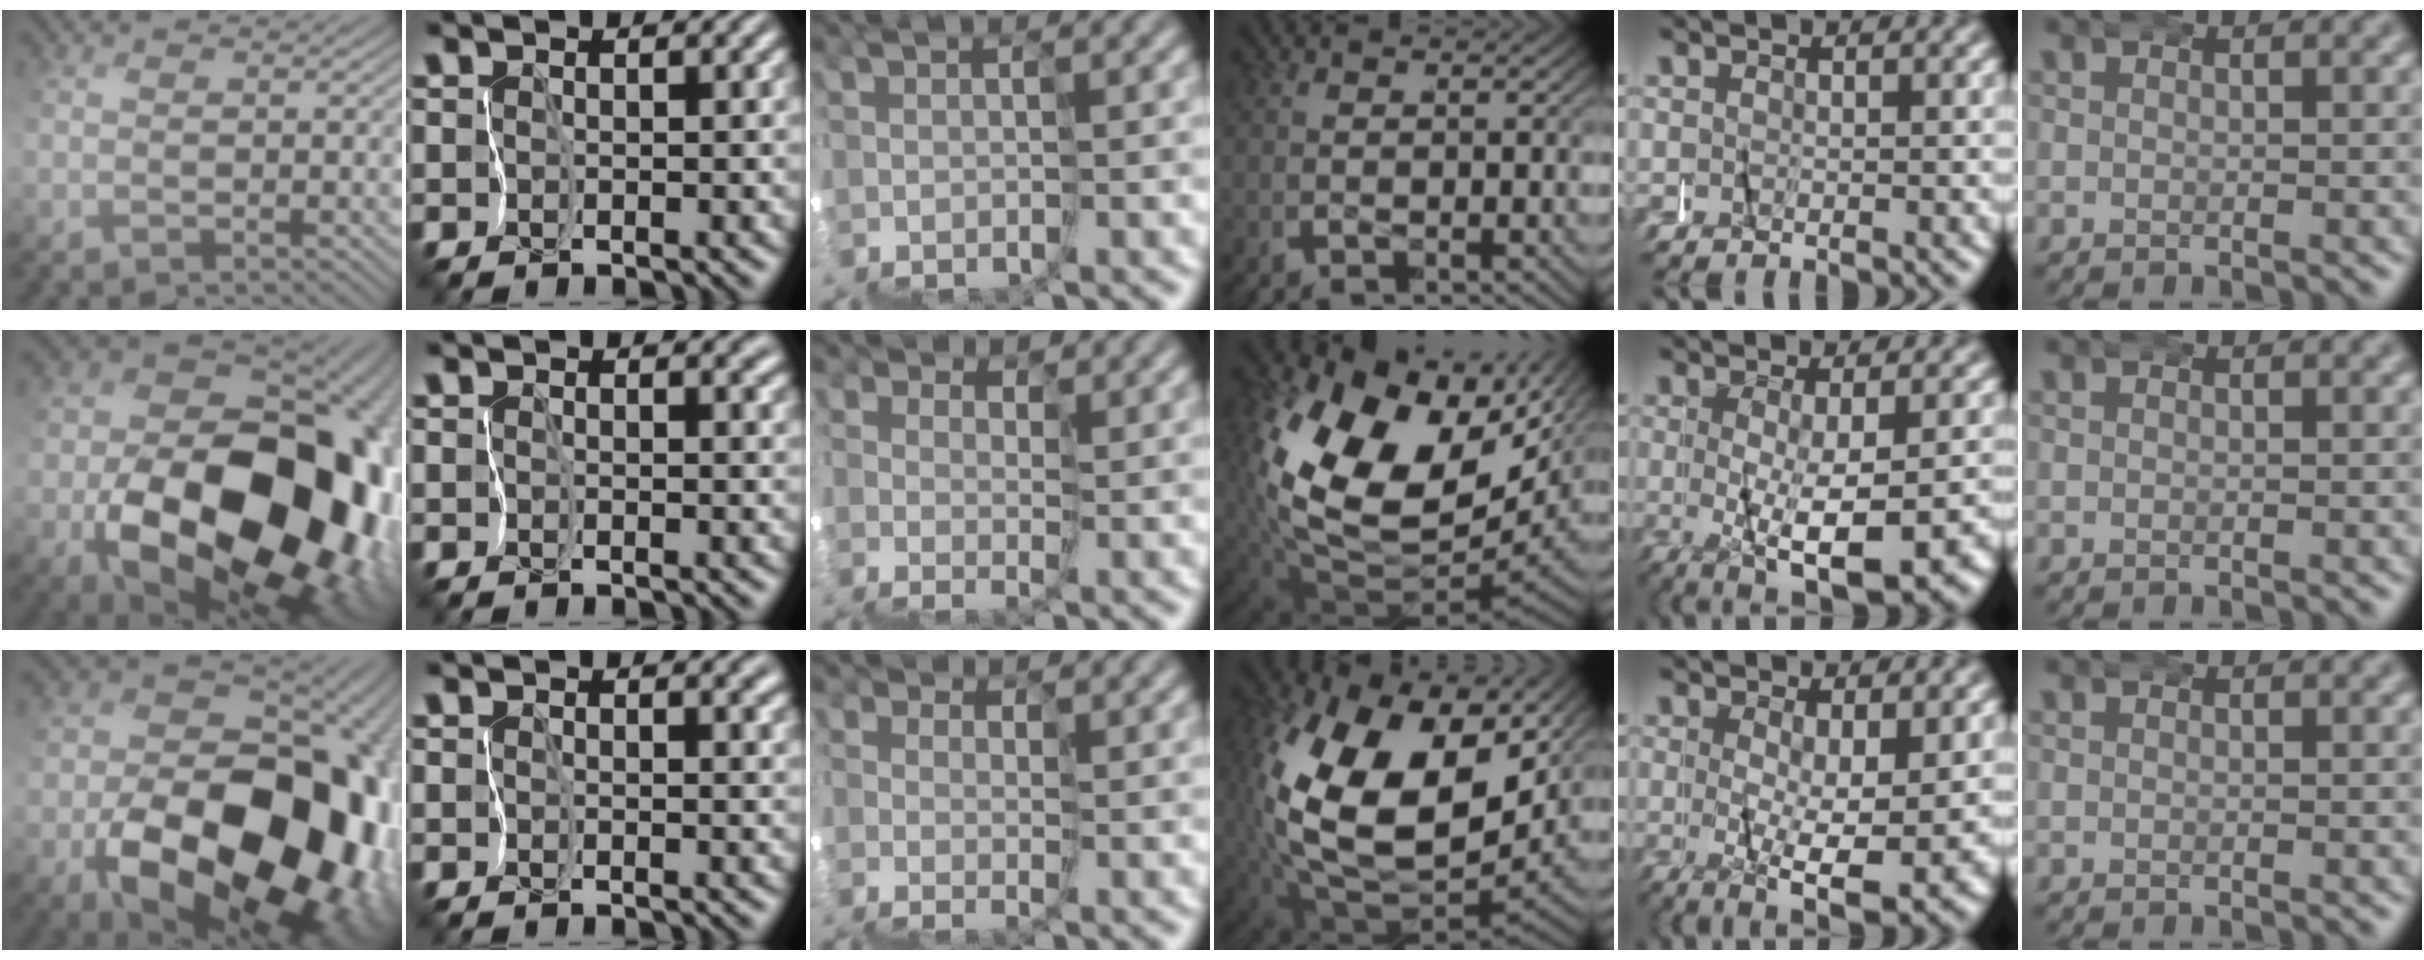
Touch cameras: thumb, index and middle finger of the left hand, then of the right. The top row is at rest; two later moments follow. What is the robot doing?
{"motion": "wrap", "object": "masking tape"}